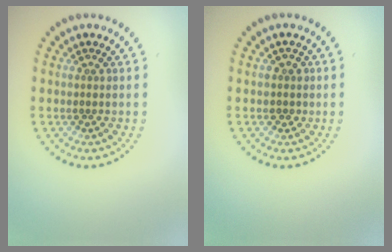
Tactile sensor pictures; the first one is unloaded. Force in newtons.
{"total": 1.2, "press": 1.0, "slide": 0.6}